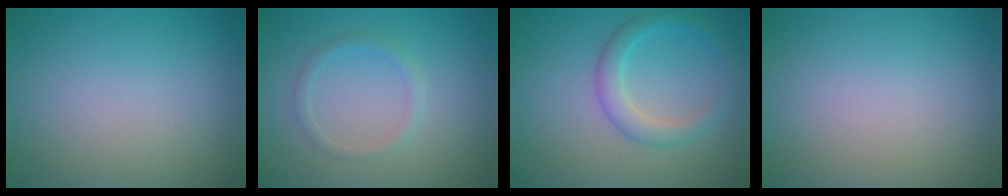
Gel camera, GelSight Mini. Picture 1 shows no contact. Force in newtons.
{"total": 1.3, "press": 1.3, "slide": 0.1}
{"total": 2.8, "press": 2.8, "slide": 0.2}
{"total": 0.0}